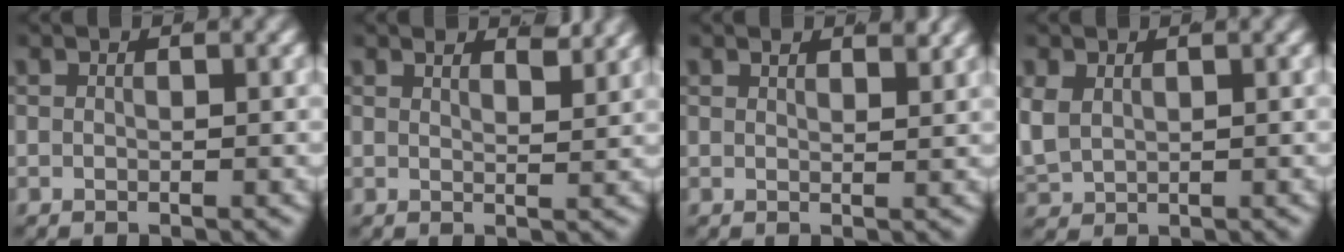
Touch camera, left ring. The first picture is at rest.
{"total": 2.3, "force": [2.2, -0.2, 0.9], "torque": [-0.005, -0.008, 0.038]}
{"total": 1.5, "force": [1.3, -0.2, 0.6], "torque": [-0.003, -0.007, 0.025]}
{"total": 3.0, "force": [0.6, 2.6, 1.4], "torque": [-0.052, -0.013, 0.025]}